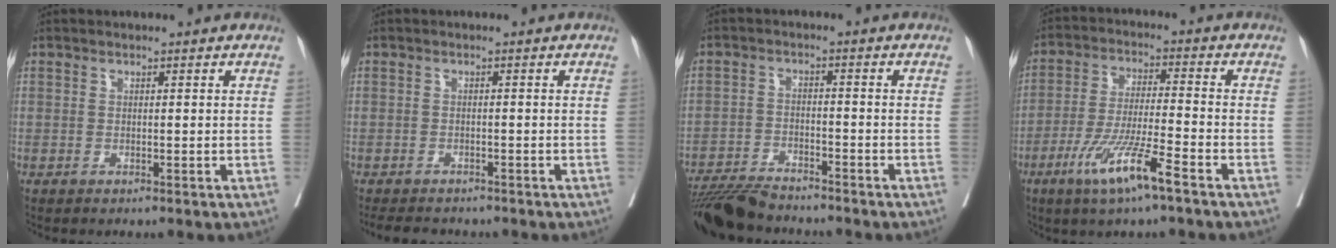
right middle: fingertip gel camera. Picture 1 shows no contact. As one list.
[{"total": 6.0, "force": [-5.3, 2.1, 2.0], "torque": [-0.025, -0.005, -0.075]}, {"total": 8.1, "force": [-7.7, 1.0, 2.4], "torque": [-0.034, -0.017, -0.135]}, {"total": 10.0, "force": [-5.7, 0.1, 8.2], "torque": [-0.164, -0.022, -0.106]}]